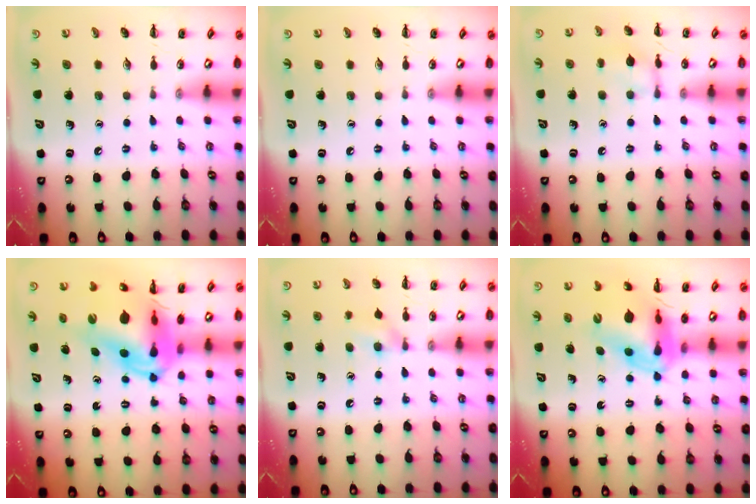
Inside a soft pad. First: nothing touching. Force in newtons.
{"total": 0.0}
{"total": 8.3, "press": 8.2, "slide": 1.4}
{"total": 11.3, "press": 10.7, "slide": 3.4}
{"total": 6.7, "press": 6.5, "slide": 1.9}
{"total": 12.5, "press": 11.8, "slide": 3.9}